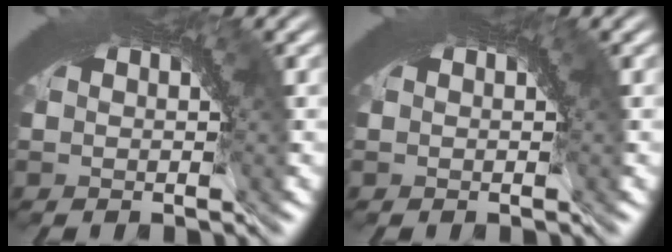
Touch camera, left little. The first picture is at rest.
{"total": 0.6, "force": [0.1, 0.3, 0.5], "torque": [-0.006, 0.001, 0.002]}